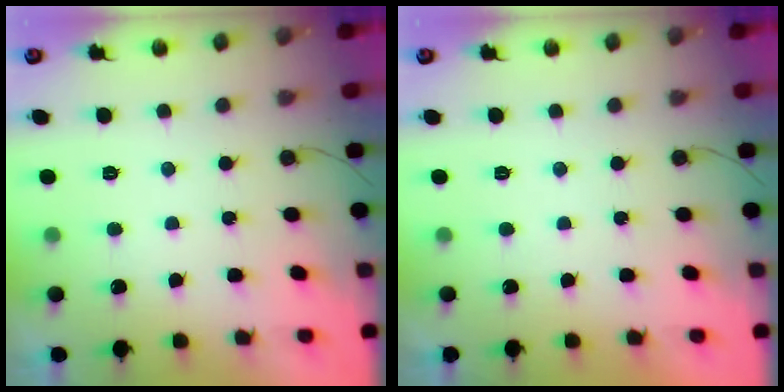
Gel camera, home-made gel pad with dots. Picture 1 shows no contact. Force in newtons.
{"total": 1.7, "press": 1.7, "slide": 0.0}